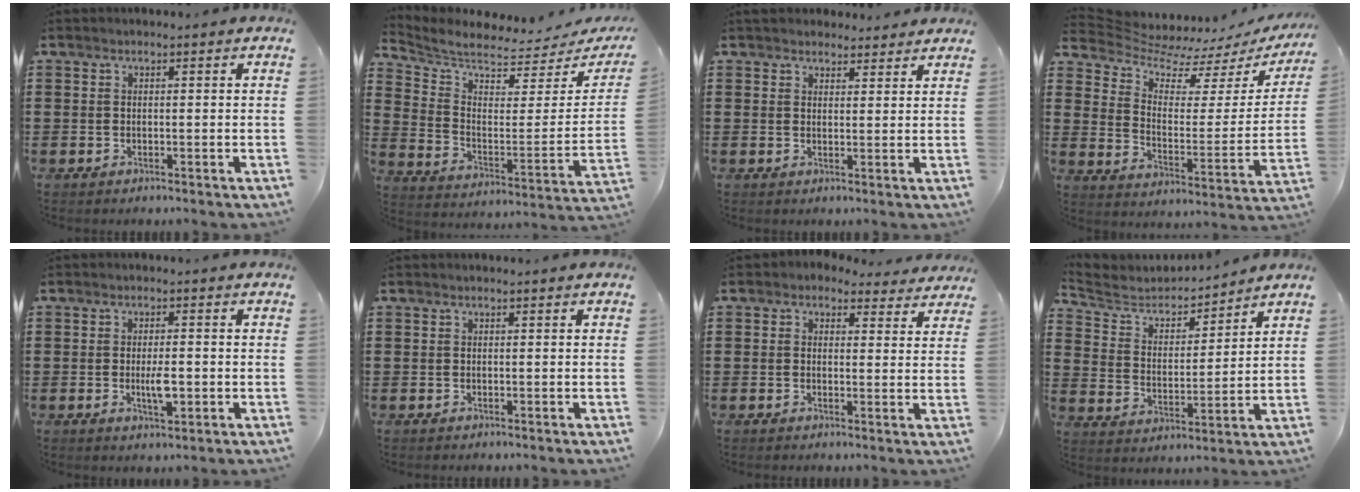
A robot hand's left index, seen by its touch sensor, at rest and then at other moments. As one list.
[{"total": 5.1, "force": [5.0, 0.3, 1.1], "torque": [-0.052, -0.054, 0.081]}, {"total": 2.9, "force": [2.6, 1.3, -0.1], "torque": [0.001, -0.005, 0.048]}, {"total": 6.5, "force": [6.1, 2.1, 1.4], "torque": [-0.057, -0.050, 0.103]}, {"total": 3.8, "force": [-0.7, 1.3, 3.5], "torque": [-0.054, 0.000, -0.013]}, {"total": 0.0}, {"total": 2.5, "force": [1.9, 1.3, 0.7], "torque": [-0.016, -0.003, 0.033]}, {"total": 4.7, "force": [4.4, 1.4, 1.0], "torque": [-0.049, -0.031, 0.068]}]